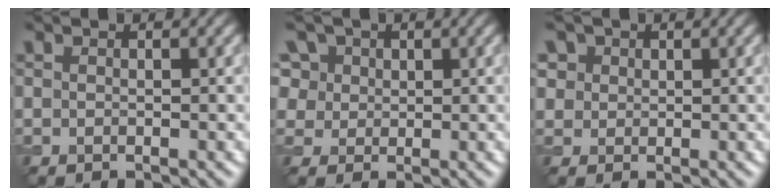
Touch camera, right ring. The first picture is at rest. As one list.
[{"total": 8.5, "force": [4.3, 6.3, 3.7], "torque": [-0.086, 0.023, 0.056]}, {"total": 3.1, "force": [1.6, 2.4, 1.0], "torque": [-0.034, 0.002, 0.033]}]